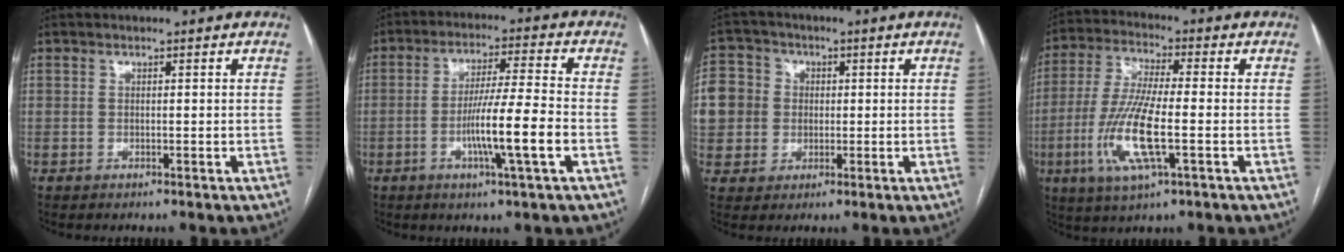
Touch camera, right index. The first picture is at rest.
{"total": 10.0, "force": [-2.8, -0.6, 9.6], "torque": [-0.171, -0.006, -0.051]}
{"total": 17.2, "force": [1.3, 16.2, 5.5], "torque": [-0.197, 0.056, 0.040]}
{"total": 12.3, "force": [-3.4, 1.8, 11.7], "torque": [-0.250, -0.013, -0.066]}